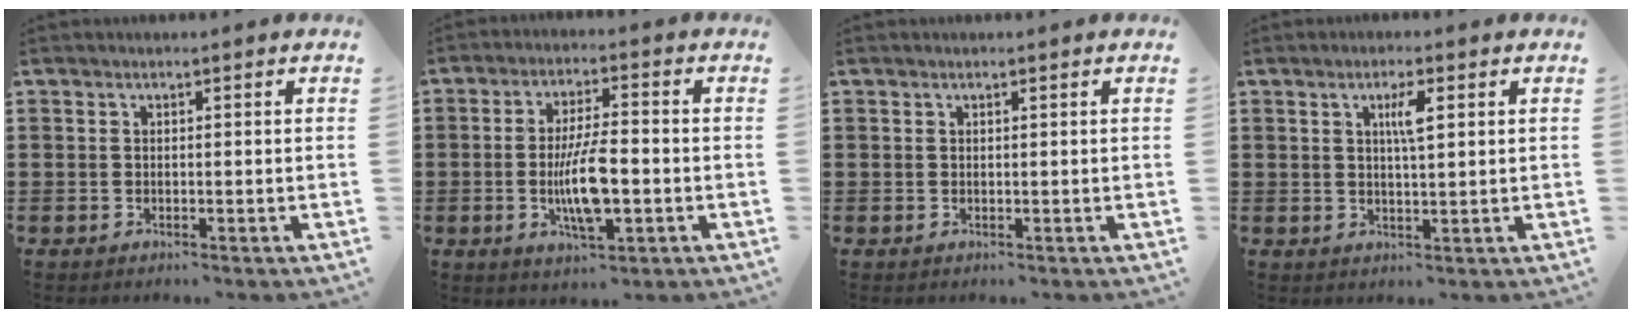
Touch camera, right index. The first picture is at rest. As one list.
[{"total": 8.9, "force": [-1.7, 2.6, 8.3], "torque": [-0.165, -0.007, -0.032]}, {"total": 0.0}, {"total": 3.4, "force": [1.1, 0.7, 3.1], "torque": [-0.057, 0.003, 0.014]}]